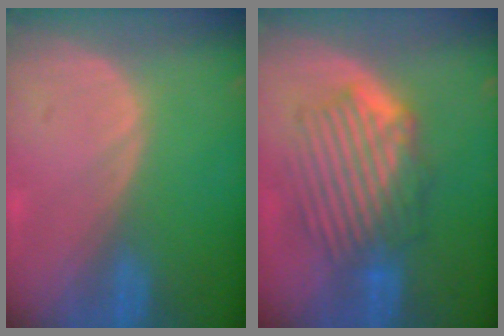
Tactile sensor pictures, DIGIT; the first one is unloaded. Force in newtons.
{"total": 9.0, "press": 8.2, "slide": 3.6}